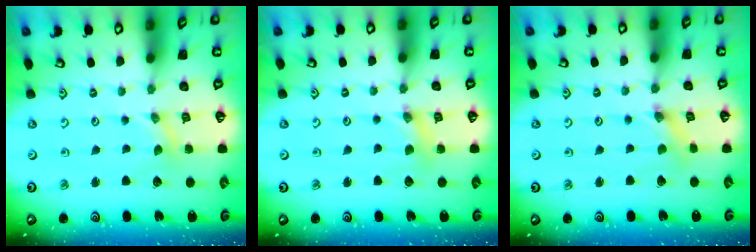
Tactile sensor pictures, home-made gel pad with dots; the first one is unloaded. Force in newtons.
{"total": 2.9, "press": 2.9, "slide": 0.3}
{"total": 1.6, "press": 1.5, "slide": 0.3}